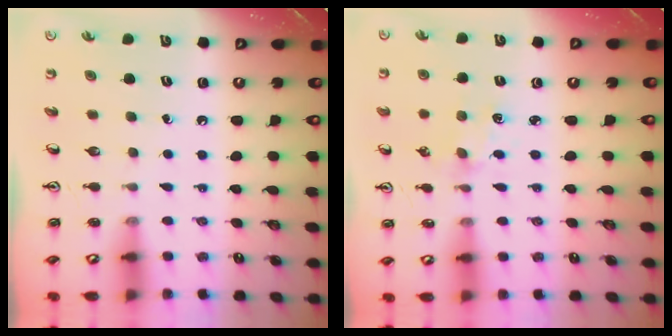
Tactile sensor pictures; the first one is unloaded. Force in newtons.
{"total": 1.5, "press": 1.5, "slide": 0.3}